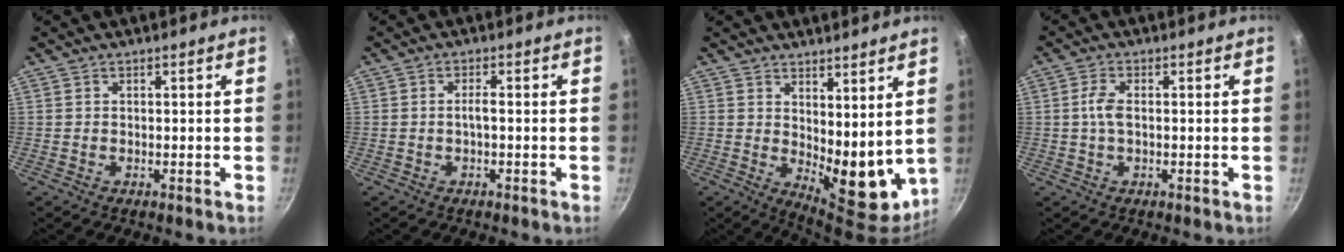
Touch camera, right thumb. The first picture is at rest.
{"total": 1.7, "force": [-0.4, 0.4, 1.6], "torque": [-0.037, 0.010, -0.009]}
{"total": 12.0, "force": [4.0, 5.7, 9.7], "torque": [-0.111, -0.056, 0.069]}
{"total": 3.3, "force": [0.1, 1.6, 2.9], "torque": [-0.068, 0.007, -0.003]}